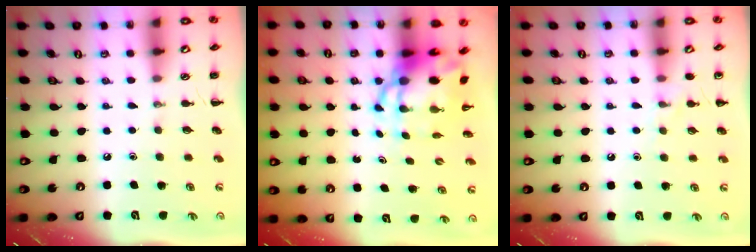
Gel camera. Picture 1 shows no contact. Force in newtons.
{"total": 8.3, "press": 8.0, "slide": 2.2}
{"total": 6.1, "press": 5.7, "slide": 2.2}